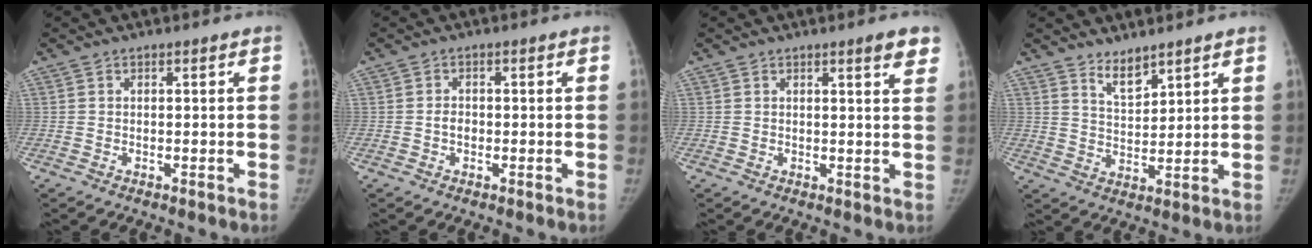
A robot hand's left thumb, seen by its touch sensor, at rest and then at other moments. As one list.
[{"total": 1.7, "force": [-0.4, 1.2, 1.0], "torque": [-0.013, 0.006, -0.009]}, {"total": 3.9, "force": [2.5, 0.6, 2.9], "torque": [-0.027, -0.012, 0.031]}, {"total": 4.6, "force": [3.8, 1.4, 2.1], "torque": [-0.022, -0.038, 0.075]}]